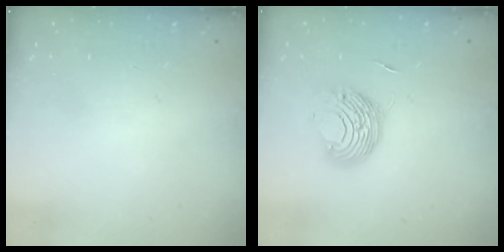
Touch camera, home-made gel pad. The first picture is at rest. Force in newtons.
{"total": 9.4, "press": 9.3, "slide": 1.0}